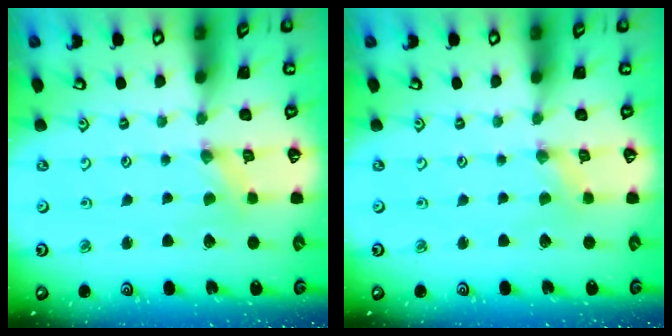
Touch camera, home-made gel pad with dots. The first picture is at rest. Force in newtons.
{"total": 0.6, "press": 0.5, "slide": 0.1}